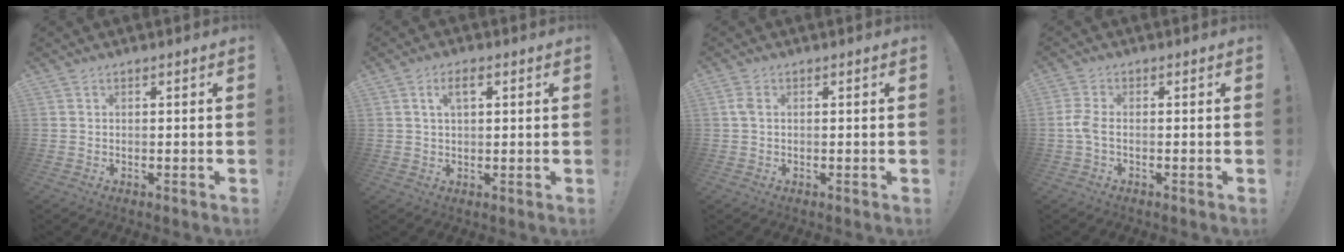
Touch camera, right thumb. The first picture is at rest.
{"total": 4.3, "force": [1.4, 2.2, 3.4], "torque": [-0.060, 0.005, 0.022]}
{"total": 1.9, "force": [0.2, 1.1, 1.5], "torque": [-0.022, 0.003, 0.002]}
{"total": 3.7, "force": [-0.9, 1.4, 3.3], "torque": [-0.078, -0.003, -0.020]}